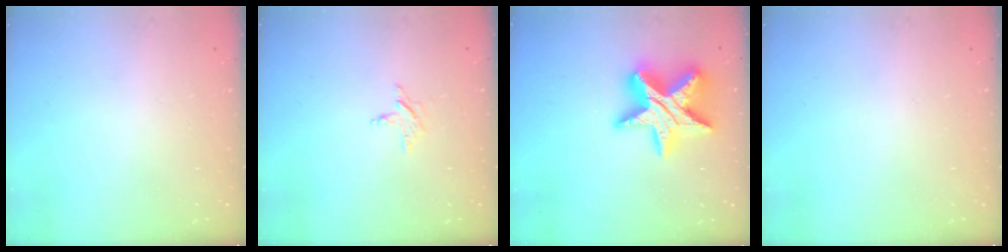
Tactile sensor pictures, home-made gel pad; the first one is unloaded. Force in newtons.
{"total": 3.0, "press": 3.0, "slide": 0.3}
{"total": 19.5, "press": 19.4, "slide": 1.5}
{"total": 0.0}